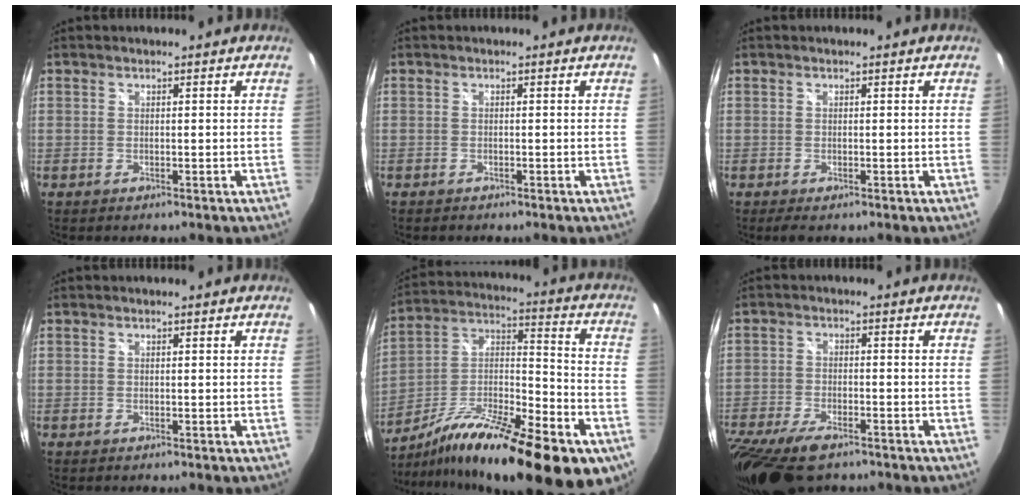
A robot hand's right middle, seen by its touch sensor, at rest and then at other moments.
{"total": 1.0, "force": [-0.9, 0.3, 0.3], "torque": [-0.009, -0.005, -0.017]}
{"total": 1.2, "force": [-0.7, 0.1, 0.9], "torque": [-0.018, -0.005, -0.012]}
{"total": 0.0}
{"total": 28.1, "force": [-17.3, 8.0, 20.5], "torque": [-0.323, -0.021, -0.271]}
{"total": 15.1, "force": [-10.9, 5.9, 8.6], "torque": [-0.211, -0.053, -0.191]}